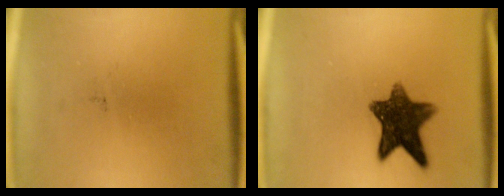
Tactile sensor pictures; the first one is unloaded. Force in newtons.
{"total": 10.8}